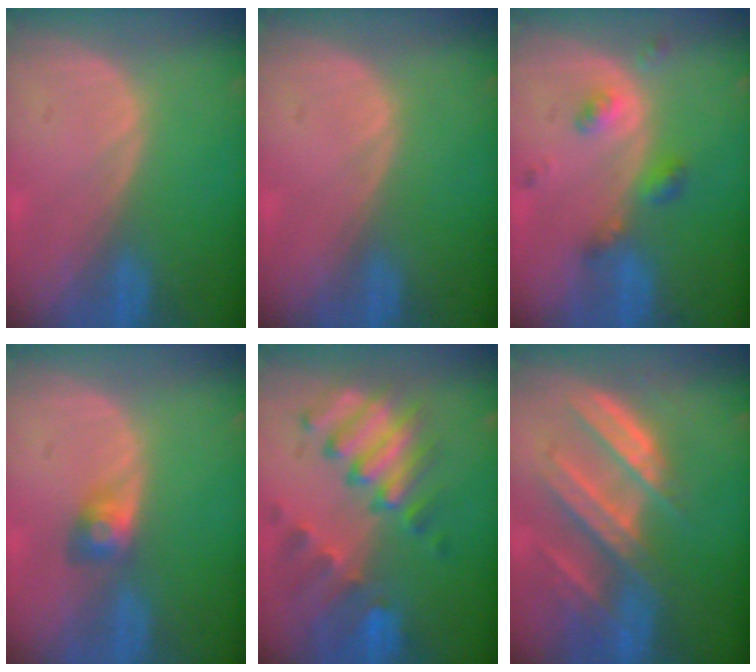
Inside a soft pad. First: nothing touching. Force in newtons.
{"total": 0.0}
{"total": 4.9, "press": 4.4, "slide": 2.2}
{"total": 2.8, "press": 2.6, "slide": 1.1}
{"total": 10.1, "press": 8.8, "slide": 4.8}
{"total": 9.2, "press": 8.3, "slide": 4.0}